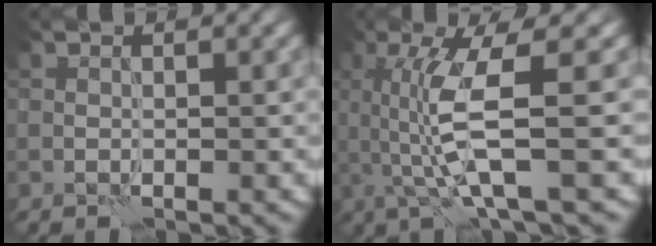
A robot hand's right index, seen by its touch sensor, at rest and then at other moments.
{"total": 6.4, "force": [0.5, 1.1, 6.3], "torque": [-0.126, 0.000, 0.012]}